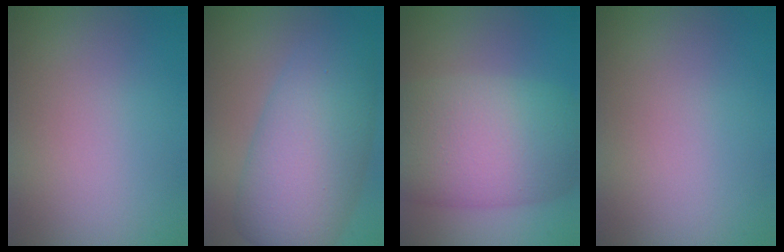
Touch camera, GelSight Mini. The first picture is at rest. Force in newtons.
{"total": 9.5, "press": 9.5, "slide": 0.3}
{"total": 11.0, "press": 11.0, "slide": 0.5}
{"total": 0.0}